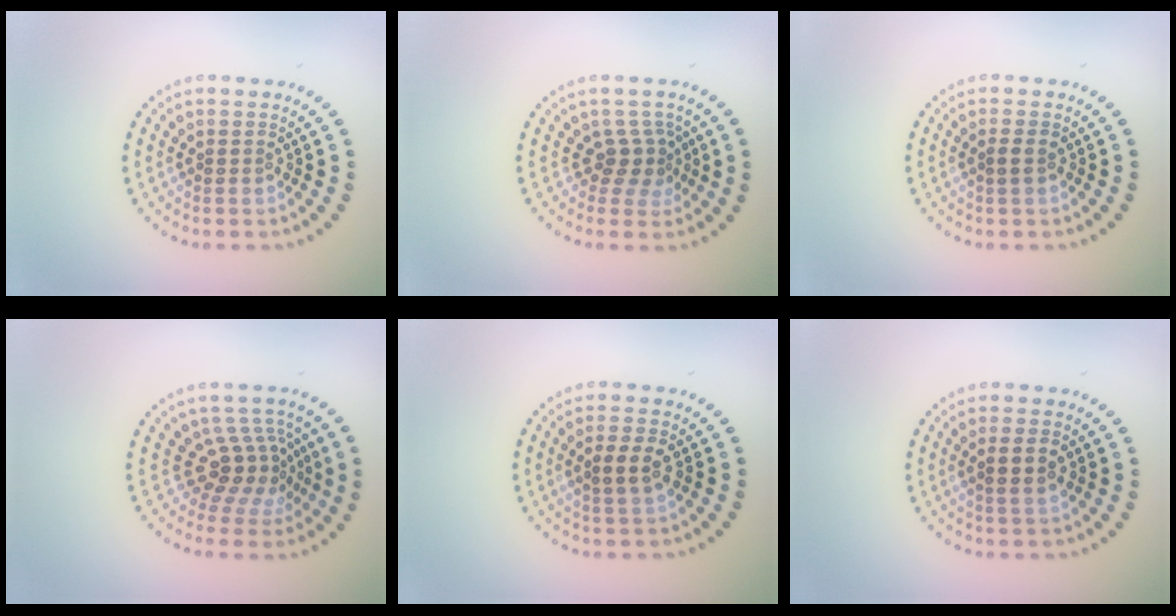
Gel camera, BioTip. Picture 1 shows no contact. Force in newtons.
{"total": 2.3, "press": 1.6, "slide": 1.6}
{"total": 1.0, "press": 1.0, "slide": 0.2}
{"total": 3.9, "press": 2.8, "slide": 2.7}
{"total": 2.6, "press": 2.5, "slide": 0.5}
{"total": 2.0, "press": 1.8, "slide": 0.9}